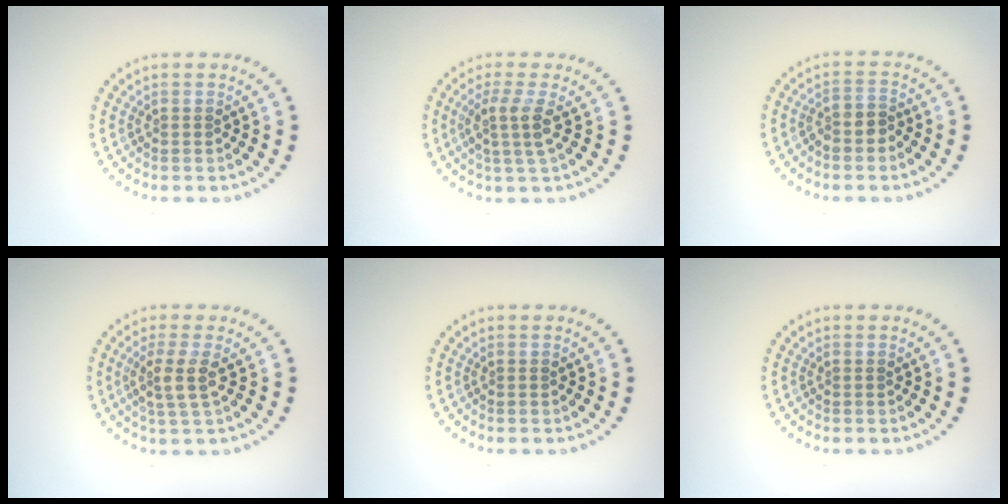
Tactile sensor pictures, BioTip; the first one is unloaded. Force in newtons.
{"total": 2.6, "press": 2.0, "slide": 1.7}
{"total": 2.2, "press": 1.9, "slide": 1.2}
{"total": 2.5, "press": 2.1, "slide": 1.3}
{"total": 0.0}
{"total": 0.0}